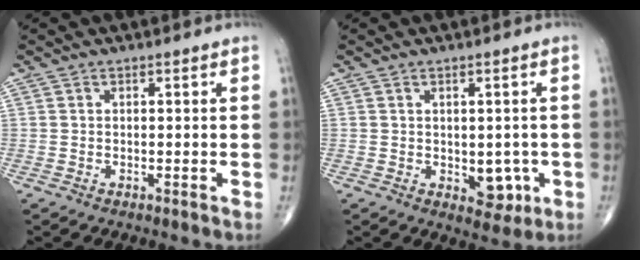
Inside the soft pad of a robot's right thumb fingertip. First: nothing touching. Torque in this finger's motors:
{"motor_torque": [2.59, 2.41, 0.18, -0.40, 0.10]}